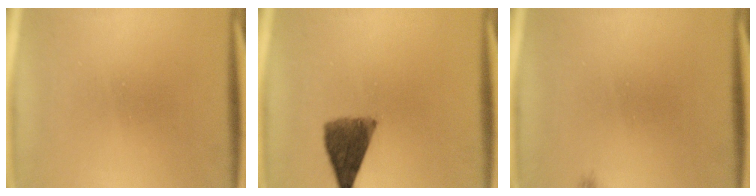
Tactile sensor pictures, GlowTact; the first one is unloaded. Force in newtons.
{"total": 7.1}
{"total": 0.6}